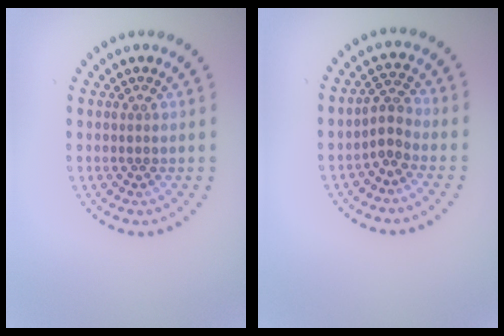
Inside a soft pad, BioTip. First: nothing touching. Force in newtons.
{"total": 2.1, "press": 1.5, "slide": 1.4}